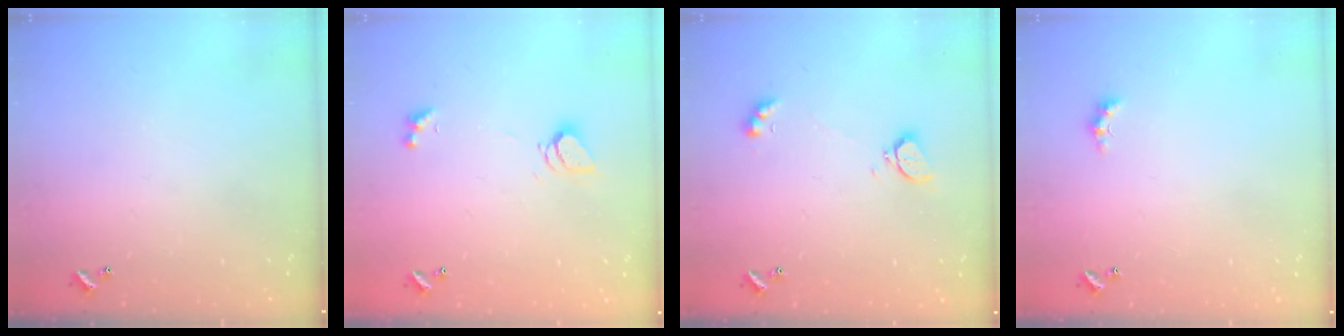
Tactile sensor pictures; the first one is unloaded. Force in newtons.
{"total": 2.5, "press": 2.5, "slide": 0.2}
{"total": 2.5, "press": 2.5, "slide": 0.6}
{"total": 1.6, "press": 1.5, "slide": 0.5}